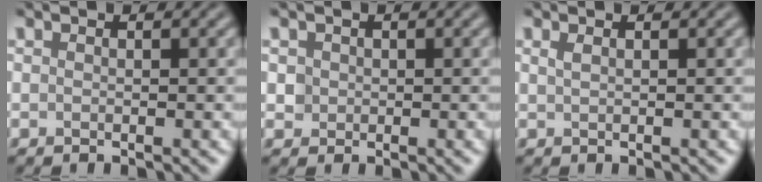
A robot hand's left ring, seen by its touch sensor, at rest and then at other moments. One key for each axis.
{"total": 1.0, "fx": 0.1, "fy": 1.0, "fz": 0.2, "tx": 0.004, "ty": -0.003, "tz": 0.005}
{"total": 0.8, "fx": 0.4, "fy": 0.3, "fz": 0.6, "tx": -0.009, "ty": 0.003, "tz": 0.008}